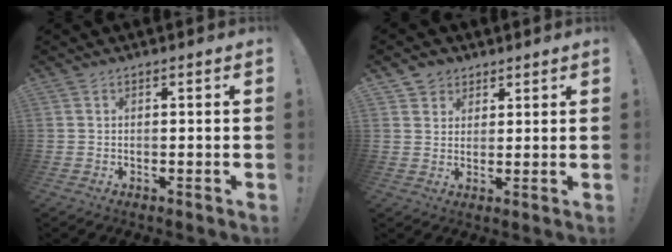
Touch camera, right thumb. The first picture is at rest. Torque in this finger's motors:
{"motor_torque": [0.19, -0.05, -0.17, 0.31, 0.08]}